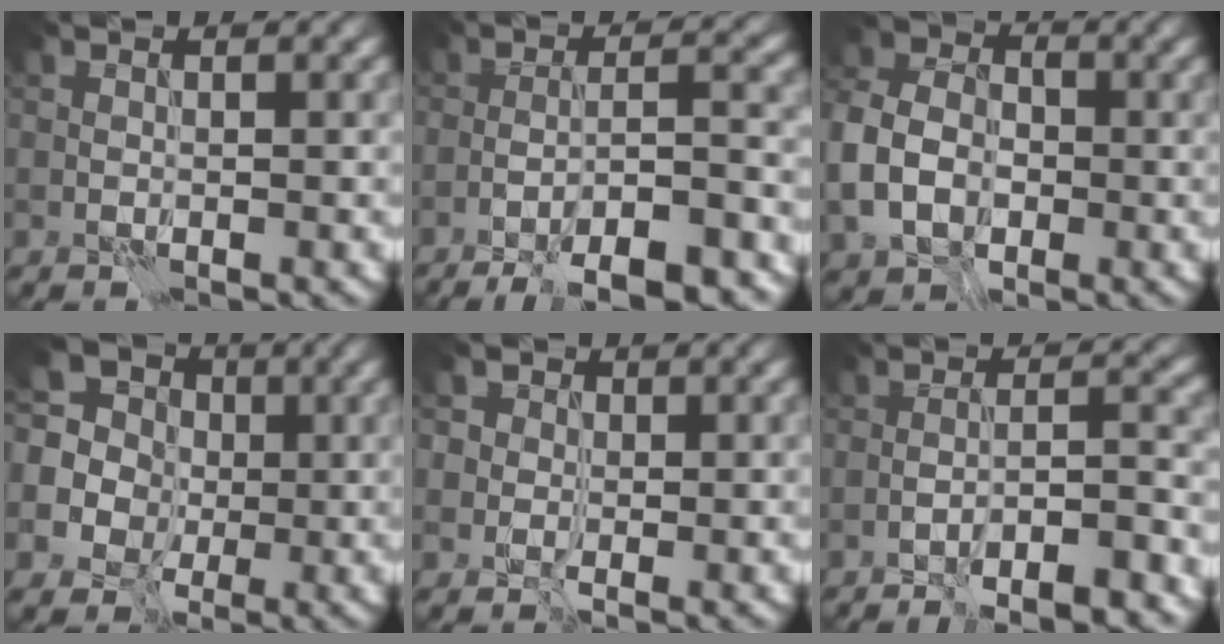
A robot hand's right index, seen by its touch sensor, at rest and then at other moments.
{"total": 11.8, "force": [-8.0, 2.8, 8.2], "torque": [-0.104, 0.004, -0.109]}
{"total": 7.1, "force": [-1.5, 5.5, 4.2], "torque": [-0.101, 0.000, -0.041]}
{"total": 11.6, "force": [2.6, 10.4, 4.4], "torque": [-0.135, 0.027, 0.012]}
{"total": 4.5, "force": [1.6, 3.8, 1.8], "torque": [-0.012, 0.019, -0.009]}
{"total": 7.6, "force": [-5.6, 1.5, 4.9], "torque": [-0.061, 0.016, -0.074]}